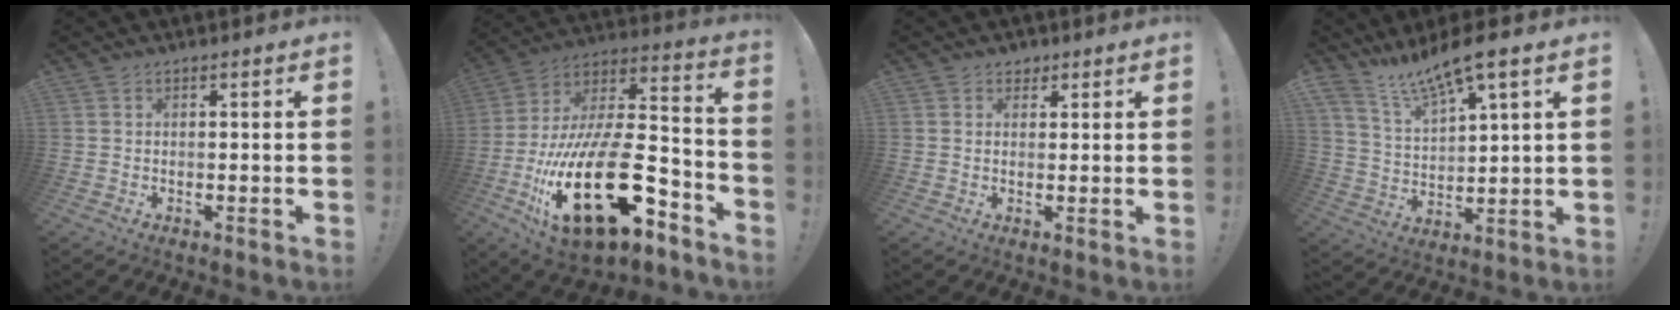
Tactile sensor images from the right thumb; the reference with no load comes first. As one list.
[{"total": 30.2, "force": [-10.8, 13.4, 24.9], "torque": [-0.444, 0.042, -0.164]}, {"total": 2.6, "force": [1.6, 1.9, 0.8], "torque": [-0.001, -0.008, 0.026]}, {"total": 10.9, "force": [9.4, 1.4, 5.4], "torque": [-0.101, -0.063, 0.163]}]